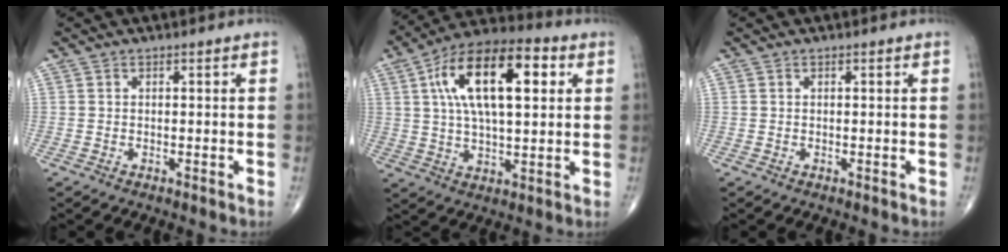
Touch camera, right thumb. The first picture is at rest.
{"total": 19.3, "force": [5.3, 8.5, 16.5], "torque": [-0.271, 0.014, 0.082]}
{"total": 0.0}